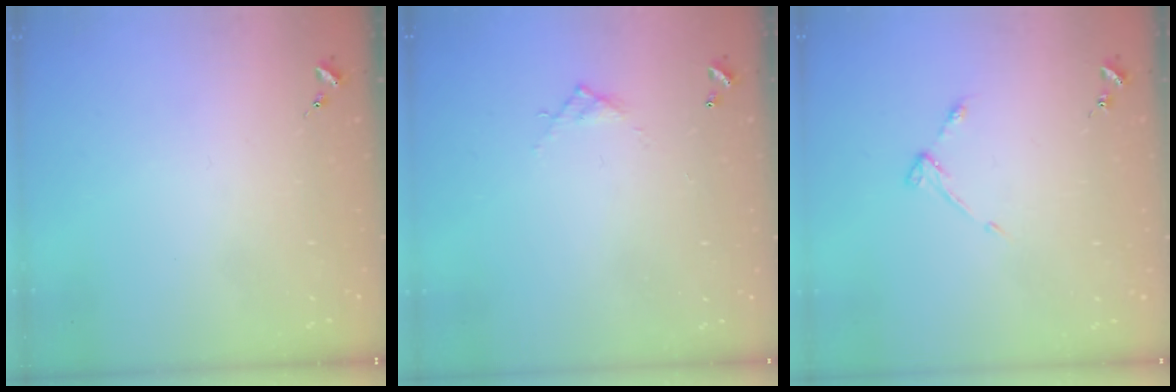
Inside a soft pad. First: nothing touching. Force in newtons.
{"total": 4.2, "press": 4.2, "slide": 0.2}
{"total": 3.9, "press": 3.9, "slide": 0.6}